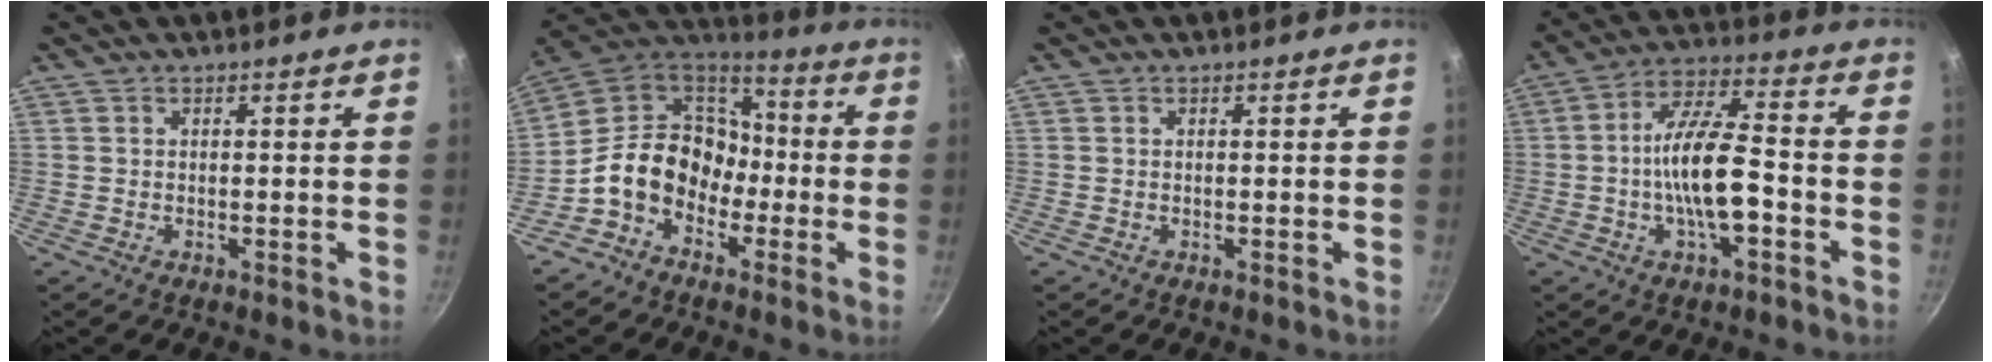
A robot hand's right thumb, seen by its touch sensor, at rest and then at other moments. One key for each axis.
{"total": 16.0, "fx": -4.7, "fy": 12.6, "fz": 8.7, "tx": -0.108, "ty": 0.068, "tz": -0.105}
{"total": 0.0}
{"total": 13.0, "fx": -3.2, "fy": 4.8, "fz": 11.7, "tx": -0.201, "ty": 0.035, "tz": -0.064}